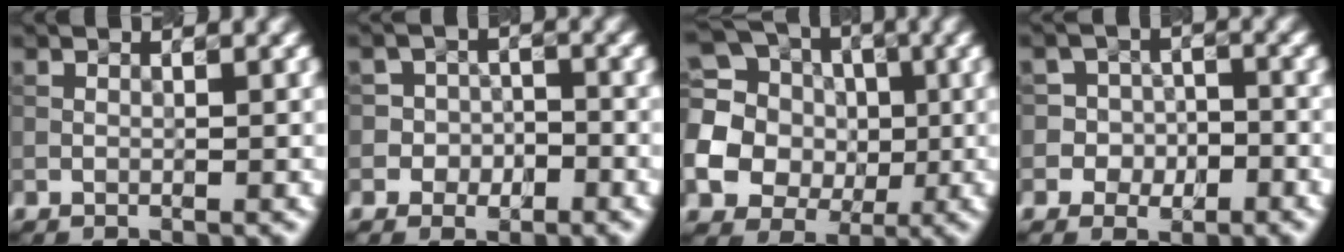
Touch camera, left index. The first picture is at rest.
{"total": 3.2, "force": [-1.5, 2.9, 0.3], "torque": [0.016, 0.016, -0.047]}
{"total": 16.7, "force": [0.8, 15.6, 6.0], "torque": [-0.182, 0.010, -0.016]}
{"total": 4.2, "force": [-1.7, 3.8, 0.4], "torque": [0.007, 0.019, -0.050]}